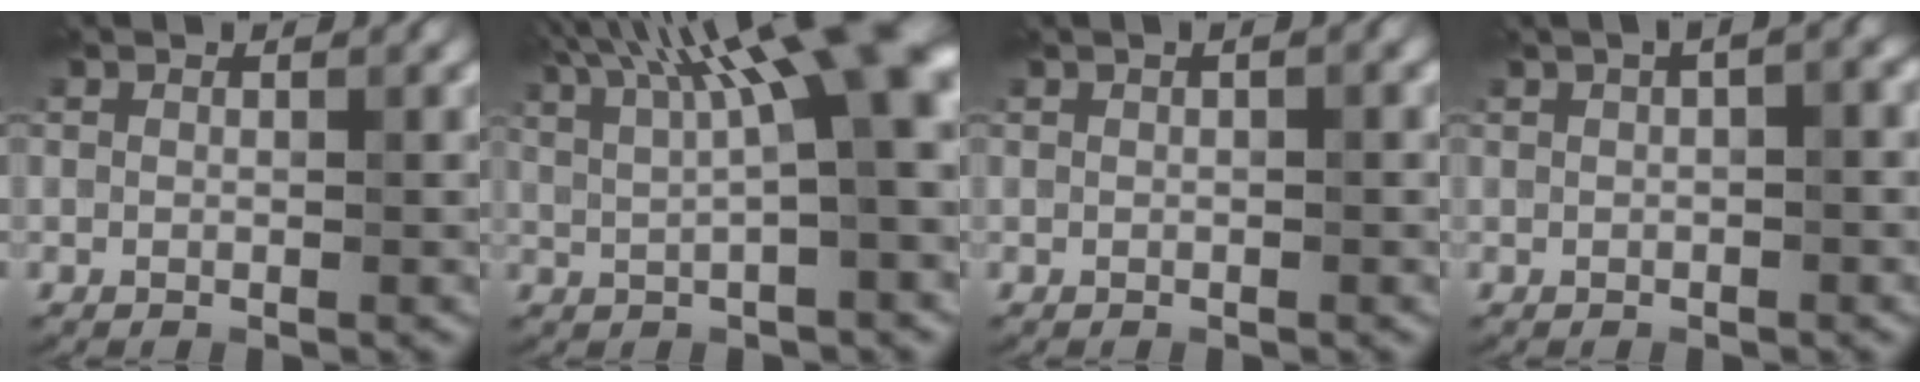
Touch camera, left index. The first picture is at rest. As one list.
[{"total": 12.3, "force": [4.9, 3.1, 10.8], "torque": [-0.143, 0.023, 0.077]}, {"total": 1.4, "force": [0.5, 0.4, 1.2], "torque": [-0.021, 0.002, 0.001]}, {"total": 3.2, "force": [1.1, 1.1, 2.8], "torque": [-0.029, 0.014, 0.003]}]